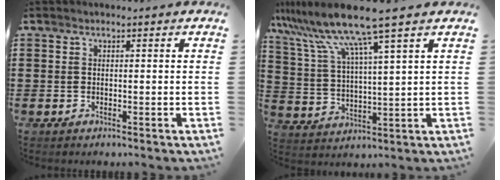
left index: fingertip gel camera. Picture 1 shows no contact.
{"total": 10.6, "force": [8.1, -0.4, 6.8], "torque": [-0.168, -0.044, 0.130]}